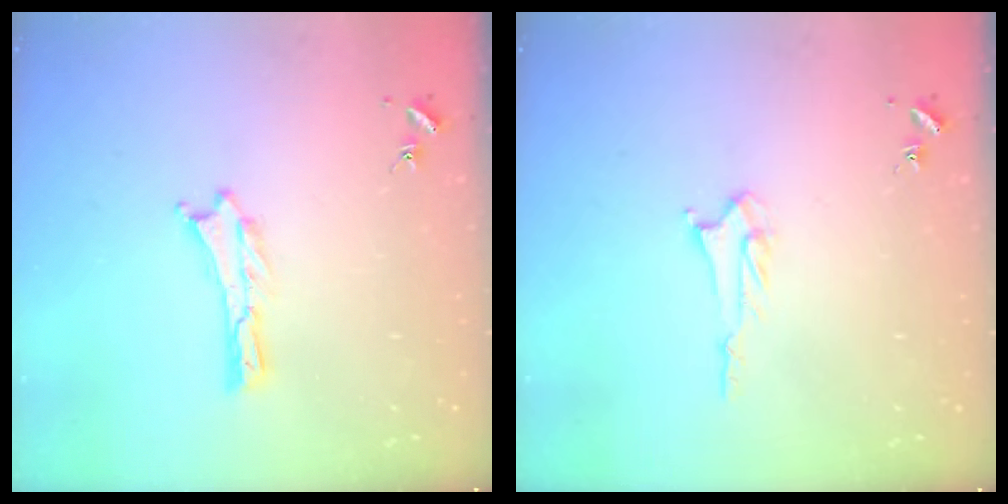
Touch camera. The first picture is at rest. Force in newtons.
{"total": 2.6, "press": 2.6, "slide": 0.3}